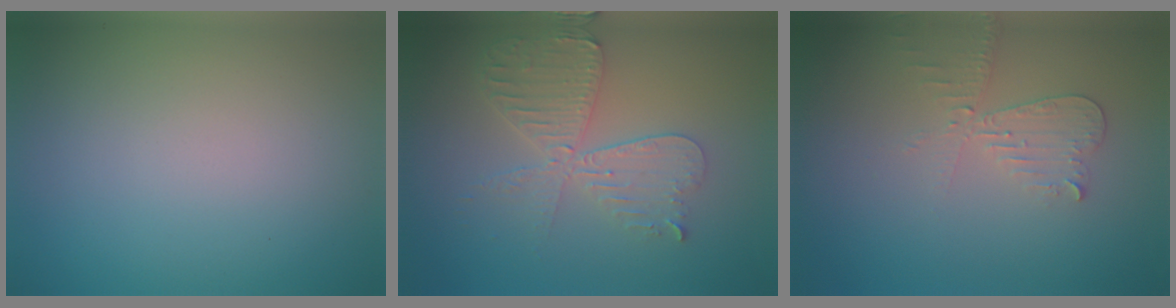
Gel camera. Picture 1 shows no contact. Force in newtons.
{"total": 4.6, "press": 4.0, "slide": 2.3}
{"total": 2.4, "press": 2.4, "slide": 0.5}